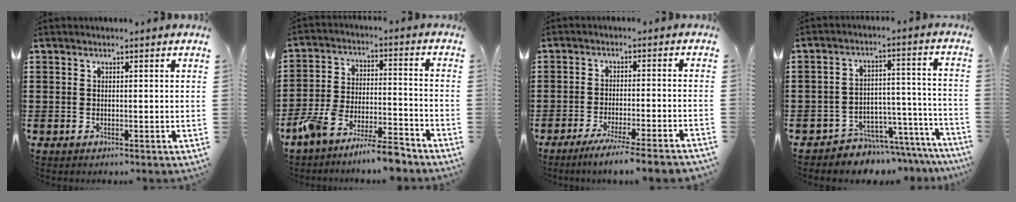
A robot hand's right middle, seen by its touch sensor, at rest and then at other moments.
{"total": 8.6, "force": [-8.2, 0.3, 2.7], "torque": [-0.057, 0.010, -0.161]}
{"total": 4.5, "force": [-4.0, -0.7, 2.0], "torque": [-0.030, -0.014, -0.072]}
{"total": 5.4, "force": [-5.3, 1.2, 0.1], "torque": [-0.006, 0.016, -0.106]}